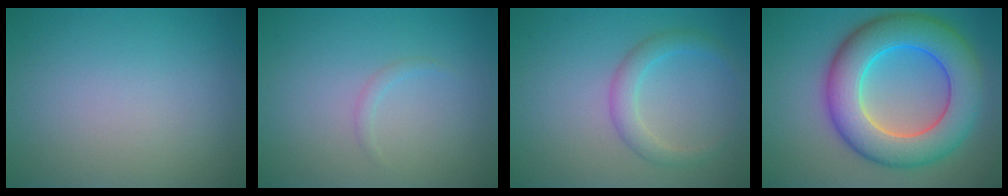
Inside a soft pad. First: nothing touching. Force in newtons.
{"total": 0.7, "press": 0.7, "slide": 0.1}
{"total": 2.4, "press": 2.4, "slide": 0.1}
{"total": 10.6, "press": 10.6, "slide": 0.1}